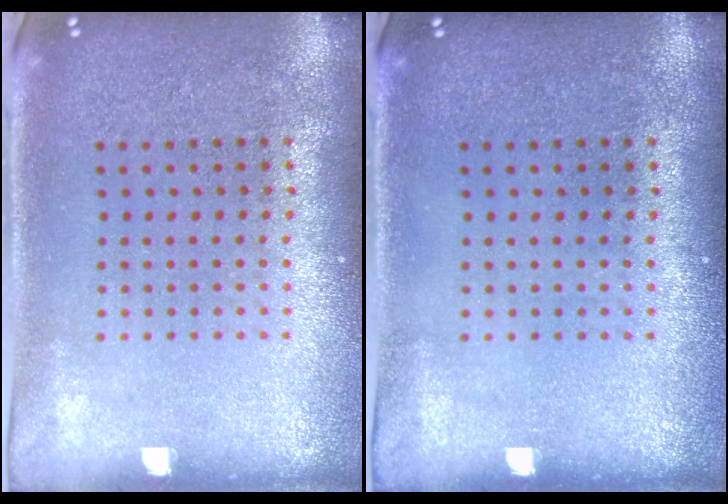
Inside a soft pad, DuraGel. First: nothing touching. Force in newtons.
{"total": 0.0}